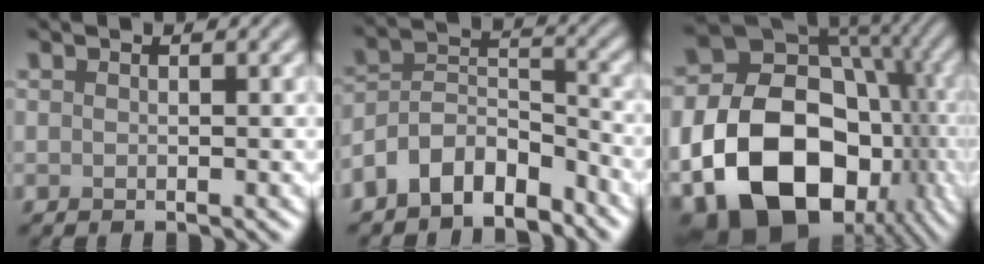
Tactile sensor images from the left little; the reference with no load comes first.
{"total": 6.4, "force": [-4.6, 3.1, 3.2], "torque": [-0.052, 0.005, -0.095]}
{"total": 21.2, "force": [-4.5, 15.9, 13.2], "torque": [-0.234, -0.026, -0.067]}